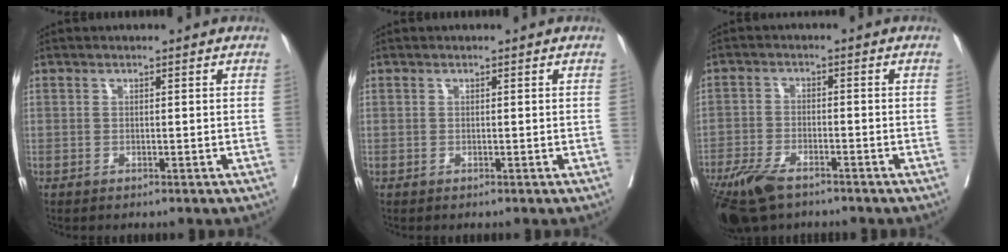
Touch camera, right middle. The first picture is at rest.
{"total": 0.0}
{"total": 9.5, "force": [-6.9, 3.3, 5.6], "torque": [-0.106, -0.018, -0.123]}